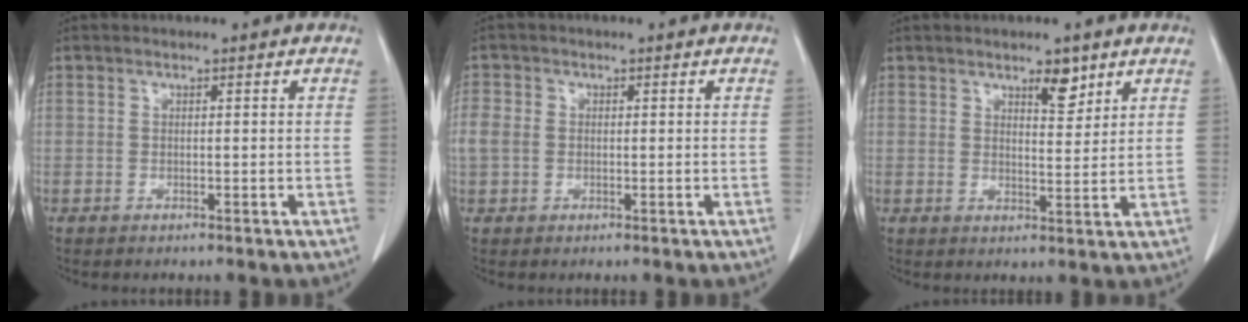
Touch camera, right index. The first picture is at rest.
{"total": 3.5, "force": [0.1, 3.0, 1.9], "torque": [-0.059, 0.017, 0.004]}
{"total": 3.8, "force": [2.6, 1.3, 2.4], "torque": [-0.033, -0.006, 0.041]}